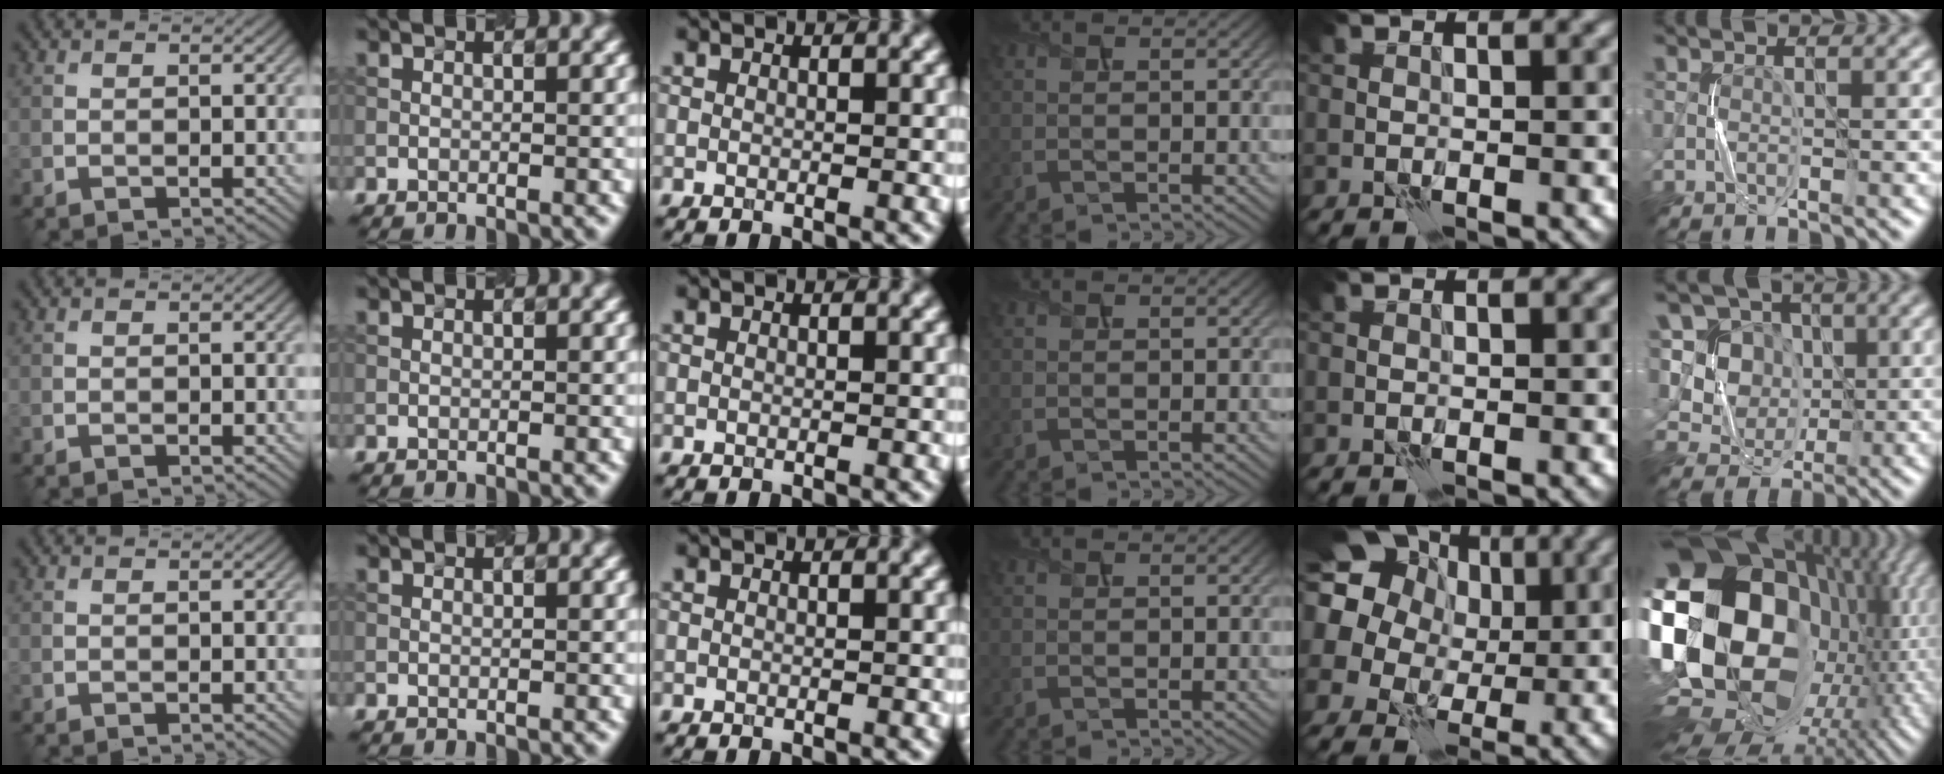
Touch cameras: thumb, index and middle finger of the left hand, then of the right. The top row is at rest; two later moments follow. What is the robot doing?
{"motion": "press", "object": "button"}